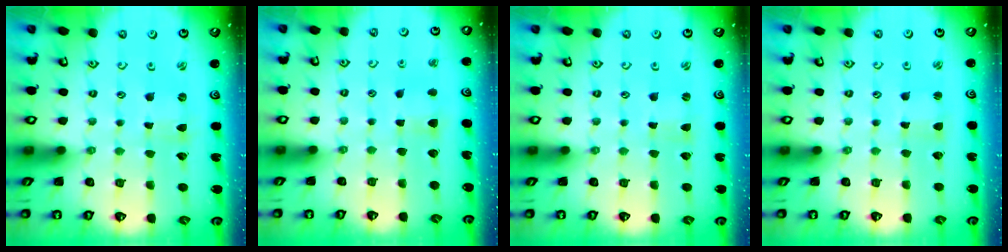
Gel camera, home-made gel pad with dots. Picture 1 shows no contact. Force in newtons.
{"total": 3.9, "press": 3.8, "slide": 0.6}
{"total": 0.0}
{"total": 1.7, "press": 1.7, "slide": 0.1}